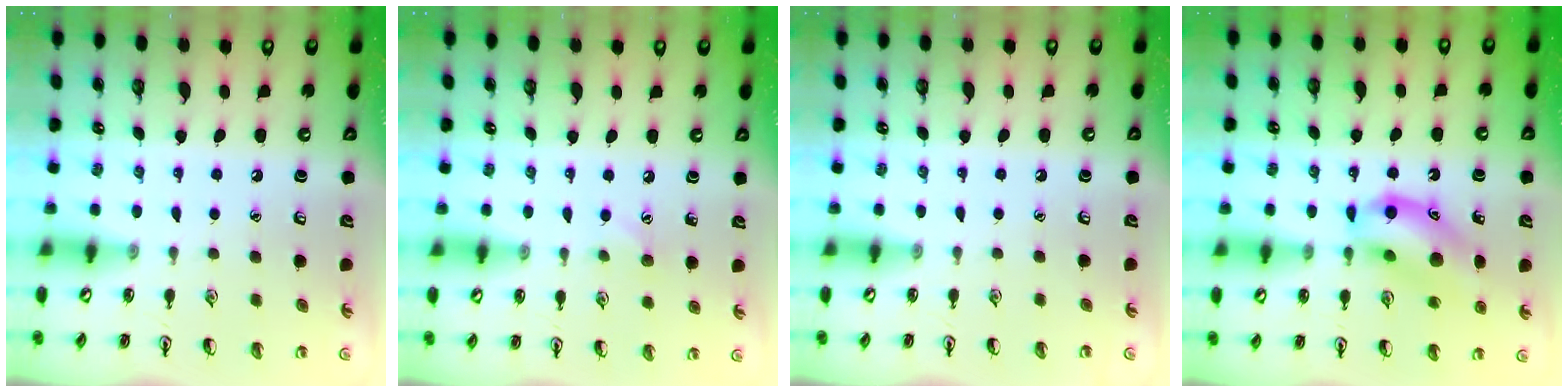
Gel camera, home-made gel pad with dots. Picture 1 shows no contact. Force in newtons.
{"total": 3.8, "press": 3.7, "slide": 1.0}
{"total": 0.0}
{"total": 13.9, "press": 13.7, "slide": 2.6}